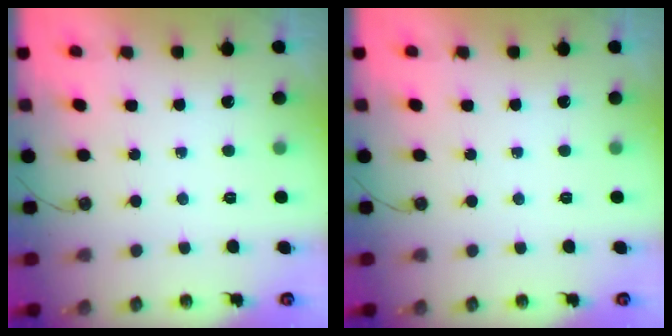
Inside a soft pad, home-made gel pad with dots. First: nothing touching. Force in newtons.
{"total": 0.0}